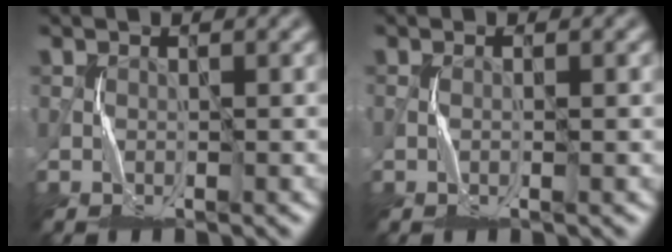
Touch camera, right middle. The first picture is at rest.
{"total": 0.6, "force": [0.0, -0.3, 0.6], "torque": [-0.012, -0.005, 0.000]}